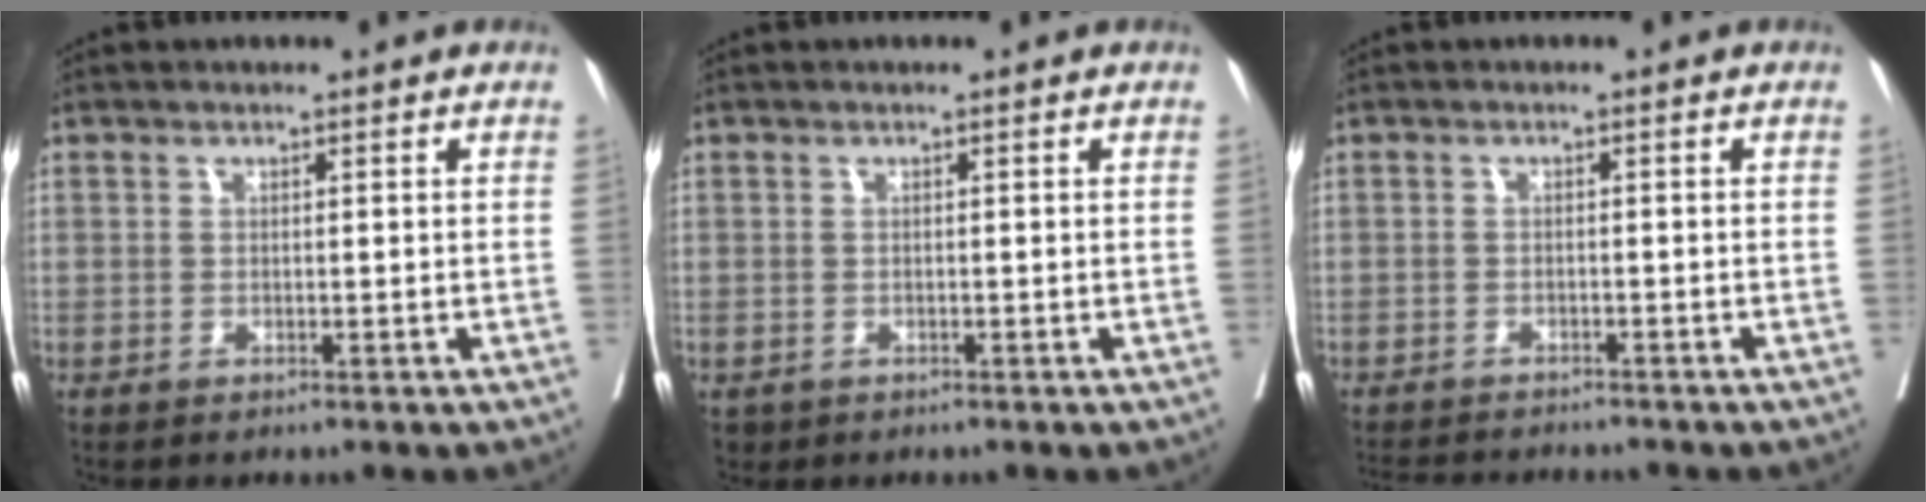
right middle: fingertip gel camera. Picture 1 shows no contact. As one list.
[{"total": 0.9, "force": [-0.5, 0.8, 0.2], "torque": [-0.009, 0.002, -0.001]}, {"total": 8.1, "force": [-7.7, 1.0, 2.4], "torque": [-0.032, -0.007, -0.108]}]